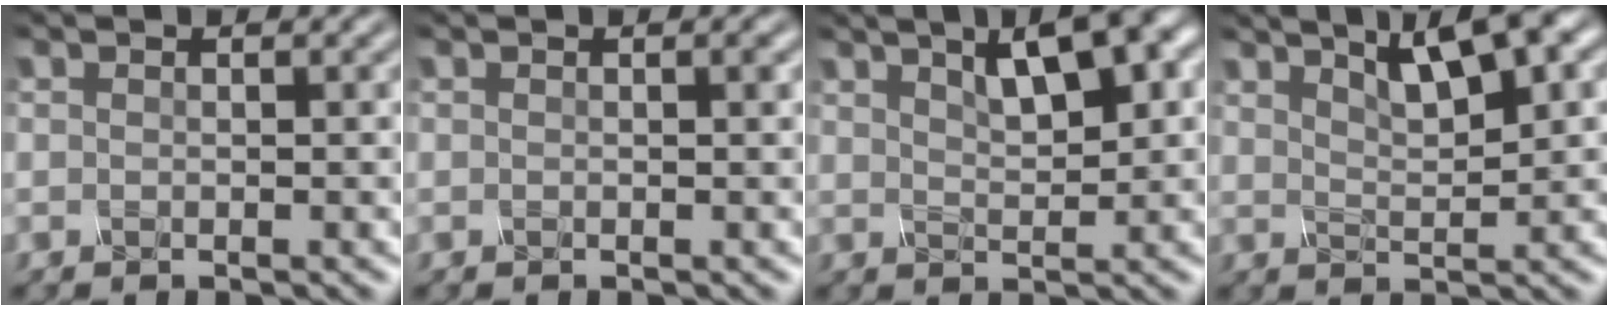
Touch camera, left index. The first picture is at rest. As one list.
[{"total": 1.0, "force": [0.2, 0.4, 0.9], "torque": [-0.003, 0.008, -0.003]}, {"total": 4.7, "force": [2.7, 0.7, 3.7], "torque": [-0.059, 0.016, 0.059]}, {"total": 4.4, "force": [3.2, 0.3, 3.1], "torque": [-0.053, 0.013, 0.075]}]